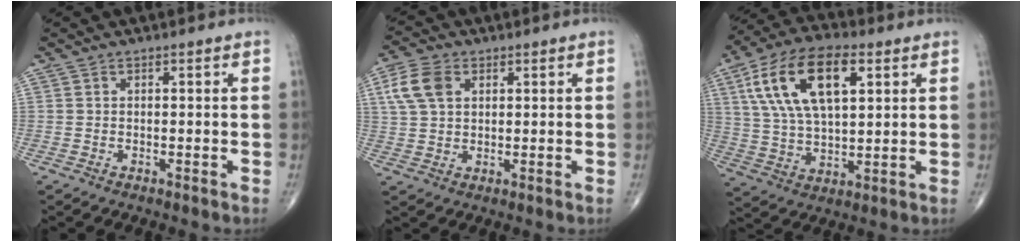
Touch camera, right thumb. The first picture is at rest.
{"total": 7.5, "force": [2.5, 5.0, 5.0], "torque": [-0.103, 0.006, 0.048]}
{"total": 18.0, "force": [6.4, 8.6, 14.4], "torque": [-0.263, 0.000, 0.116]}